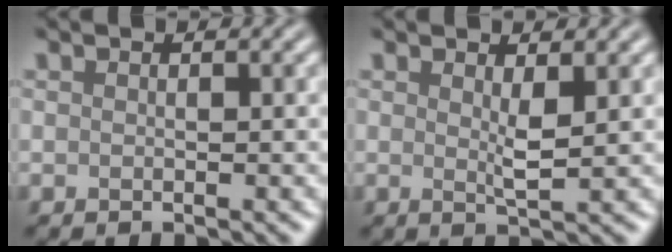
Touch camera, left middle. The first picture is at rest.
{"total": 1.6, "force": [0.5, 0.2, 1.5], "torque": [-0.031, -0.006, 0.008]}